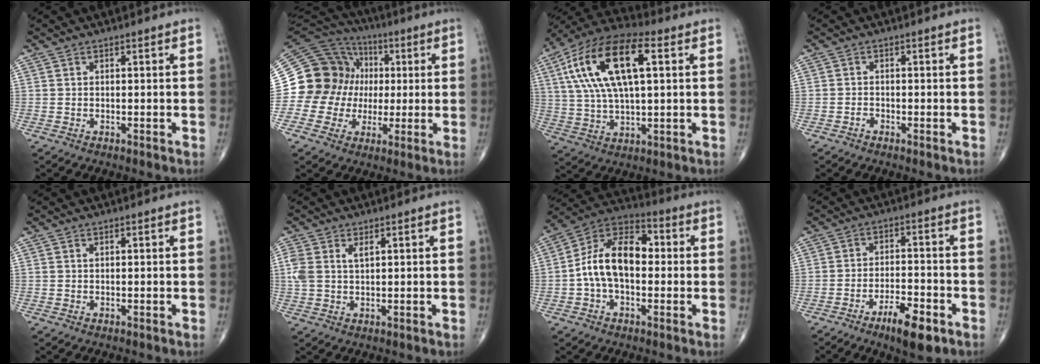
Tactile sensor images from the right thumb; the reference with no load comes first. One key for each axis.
{"total": 17.1, "fx": 0.8, "fy": 16.1, "fz": 5.7, "tx": -0.074, "ty": 0.053, "tz": 0.017}
{"total": 19.8, "fx": 5.3, "fy": 8.3, "fz": 17.2, "tx": -0.330, "ty": 0.020, "tz": 0.087}
{"total": 0.8, "fx": -0.6, "fy": 0.4, "fz": 0.3, "tx": -0.004, "ty": 0.001, "tz": -0.016}
{"total": 0.0}
{"total": 4.3, "fx": 1.5, "fy": 2.1, "fz": 3.4, "tx": -0.086, "ty": 0.011, "tz": 0.036}
{"total": 13.8, "fx": -0.3, "fy": 8.3, "fz": 11.1, "tx": -0.185, "ty": 0.040, "tz": -0.019}
{"total": 8.6, "fx": -4.9, "fy": 2.6, "fz": 6.5, "tx": -0.106, "ty": 0.023, "tz": -0.076}